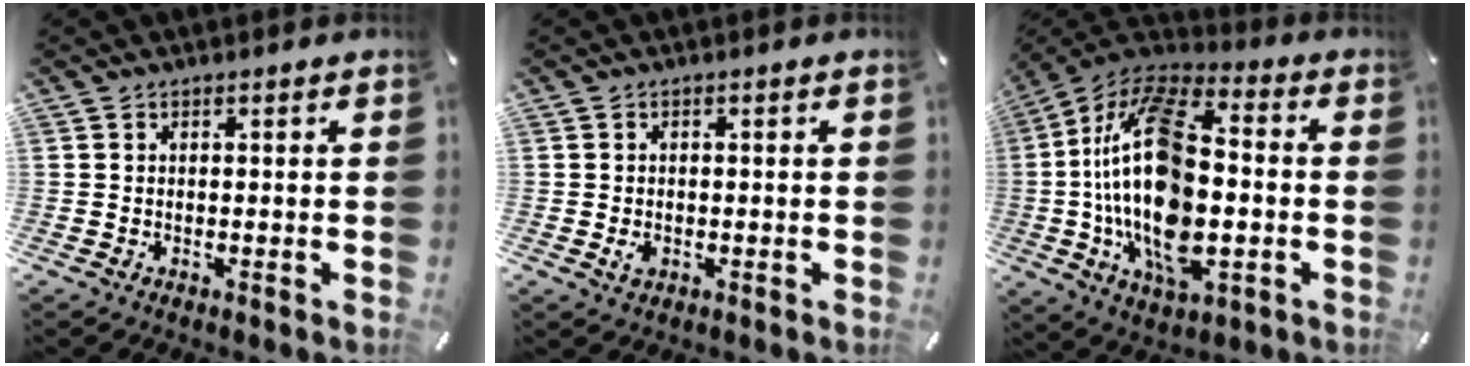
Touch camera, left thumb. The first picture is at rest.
{"total": 2.0, "force": [-0.5, 1.5, 1.2], "torque": [-0.022, 0.002, -0.008]}
{"total": 23.8, "force": [-2.3, 13.2, 19.7], "torque": [-0.397, 0.002, -0.038]}